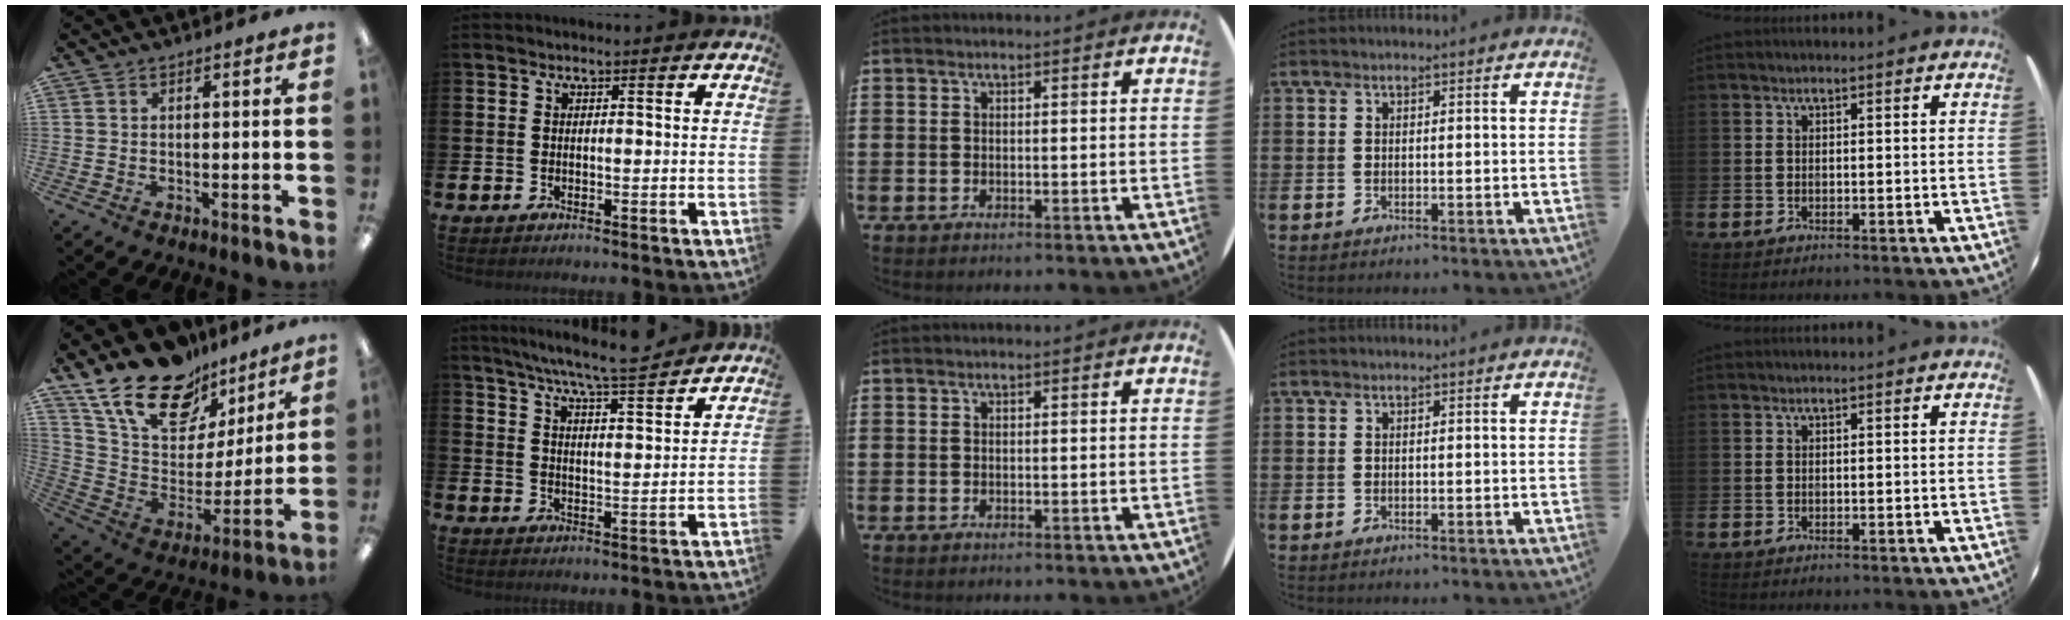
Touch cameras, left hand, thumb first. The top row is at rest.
{"thumb": {"total": 21.7, "force": [15.3, 11.5, 10.1], "torque": [-0.192, -0.092, 0.281]}, "index": {"total": 7.7, "force": [7.2, -0.3, 2.6], "torque": [-0.067, -0.045, 0.127]}}